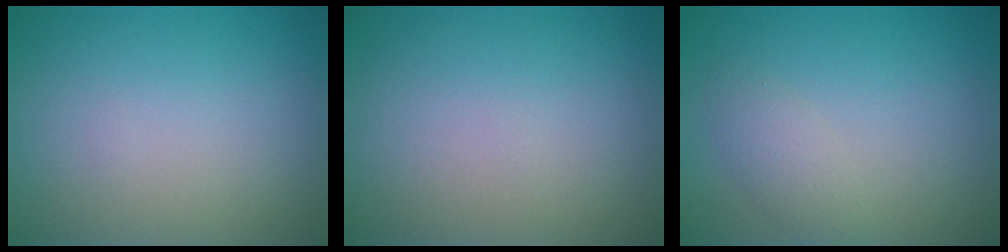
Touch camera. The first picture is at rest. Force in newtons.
{"total": 0.0}
{"total": 1.8, "press": 1.8, "slide": 0.1}